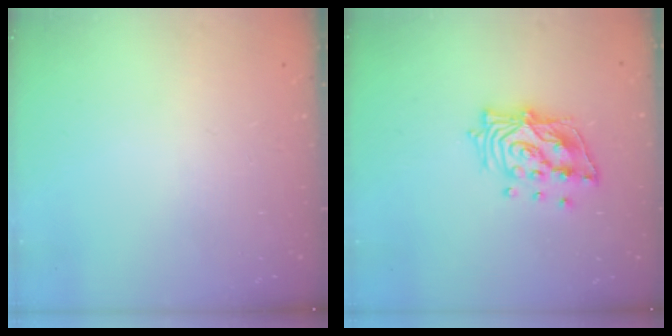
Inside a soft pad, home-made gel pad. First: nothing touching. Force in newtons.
{"total": 14.9, "press": 14.8, "slide": 2.0}